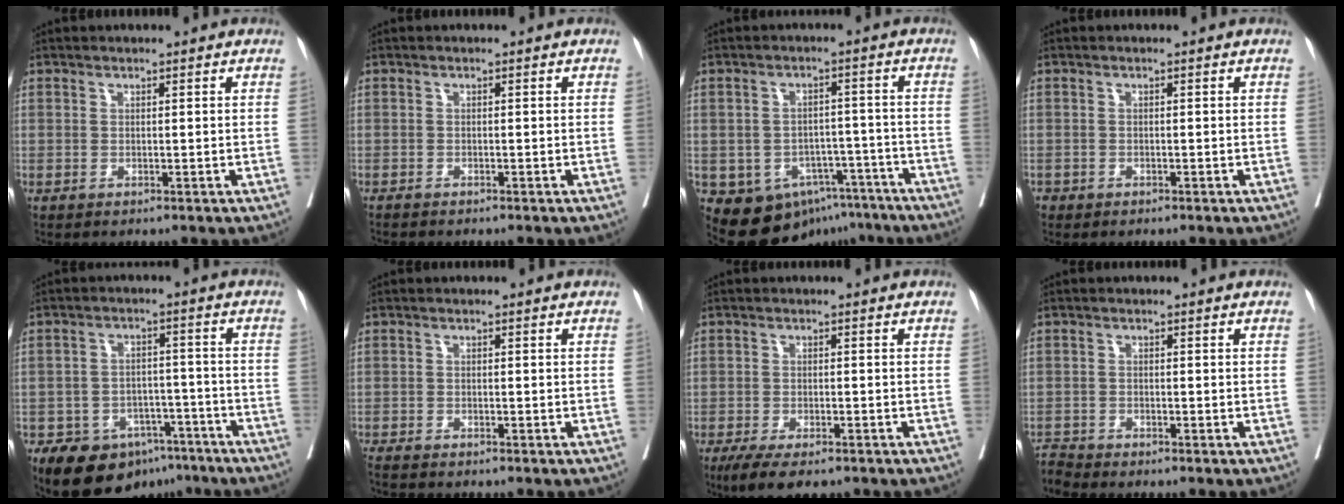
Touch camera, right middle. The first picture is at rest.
{"total": 1.4, "force": [-1.3, 0.0, 0.5], "torque": [-0.008, 0.000, -0.019]}
{"total": 10.9, "force": [-6.8, 7.7, 3.8], "torque": [-0.045, 0.032, -0.086]}
{"total": 1.1, "force": [-0.8, 0.7, 0.2], "torque": [-0.006, 0.001, -0.014]}
{"total": 11.7, "force": [-8.3, 6.7, 4.6], "torque": [-0.055, 0.023, -0.124]}
{"total": 3.7, "force": [-3.3, -0.1, 1.5], "torque": [-0.022, -0.008, -0.055]}
{"total": 7.0, "force": [-5.1, 2.2, 4.2], "torque": [-0.062, -0.011, -0.081]}
{"total": 2.4, "force": [-2.3, -0.6, -0.6], "torque": [0.011, -0.016, -0.043]}